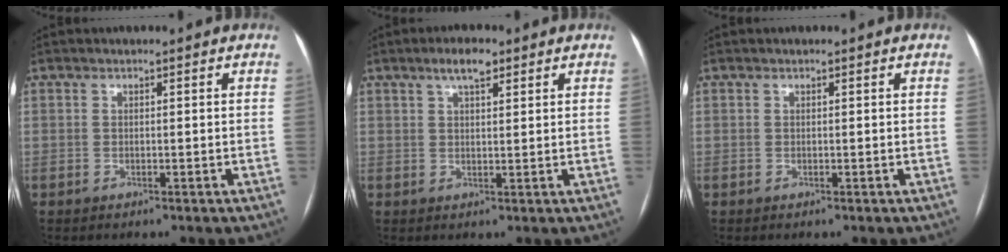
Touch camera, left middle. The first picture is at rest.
{"total": 3.8, "force": [2.5, 1.2, 2.7], "torque": [-0.050, 0.009, 0.042]}
{"total": 0.0}